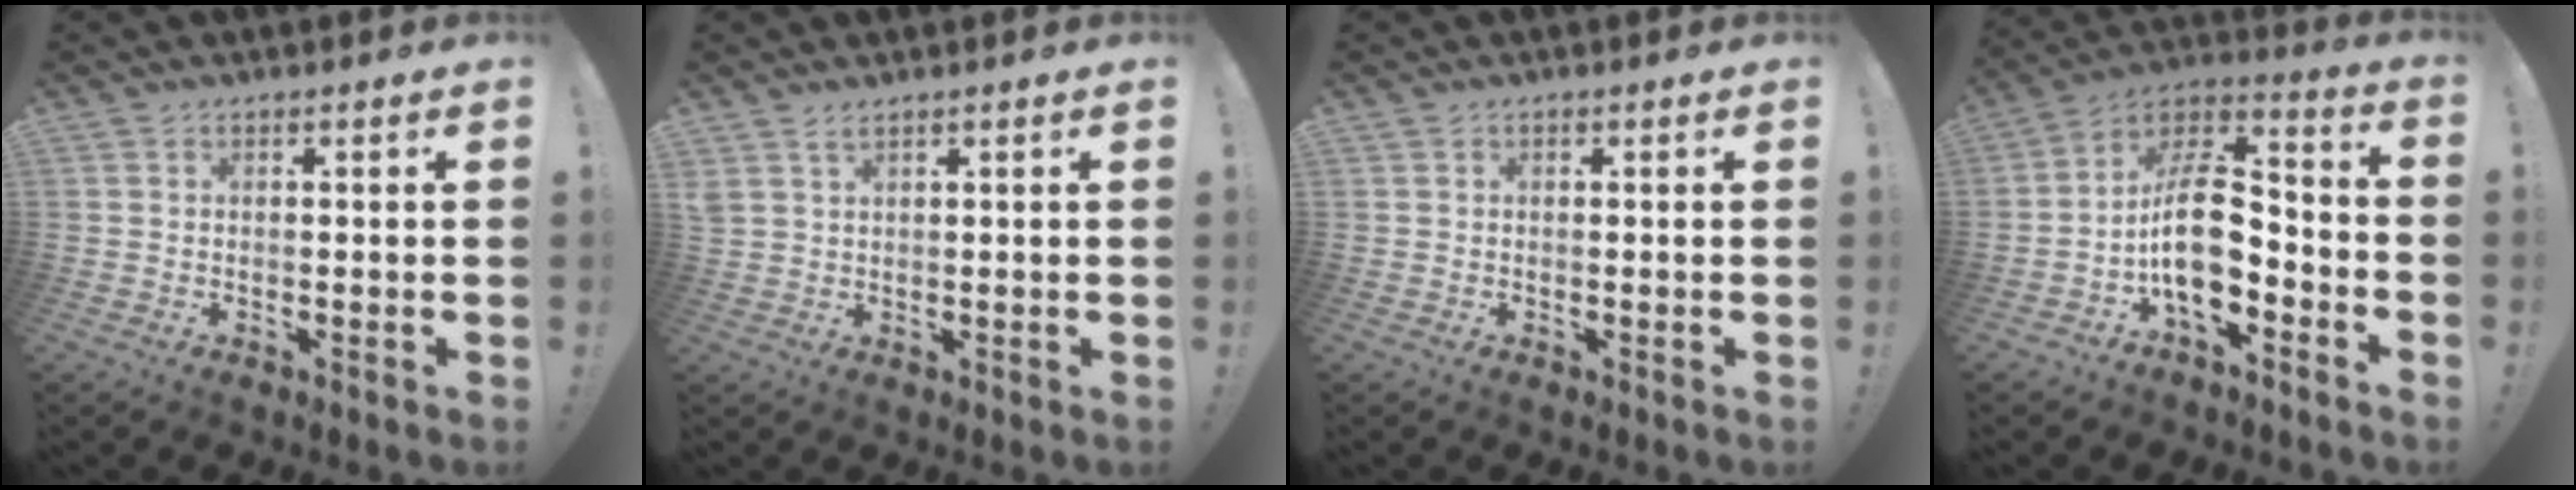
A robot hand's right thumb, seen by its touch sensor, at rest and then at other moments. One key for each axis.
{"total": 2.3, "fx": 1.7, "fy": 0.5, "fz": 1.6, "tx": -0.037, "ty": -0.003, "tz": 0.032}
{"total": 0.0}
{"total": 16.7, "fx": -4.5, "fy": 8.8, "fz": 13.5, "tx": -0.247, "ty": 0.026, "tz": -0.071}